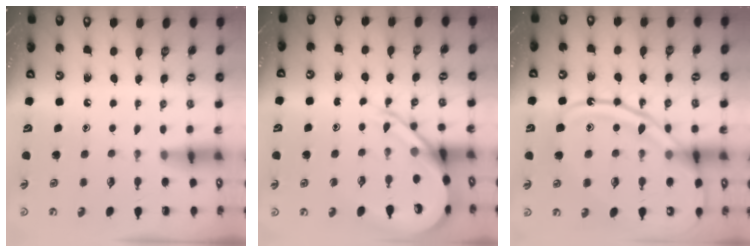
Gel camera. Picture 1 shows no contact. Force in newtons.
{"total": 11.0, "press": 10.9, "slide": 1.0}
{"total": 18.0, "press": 17.9, "slide": 1.7}